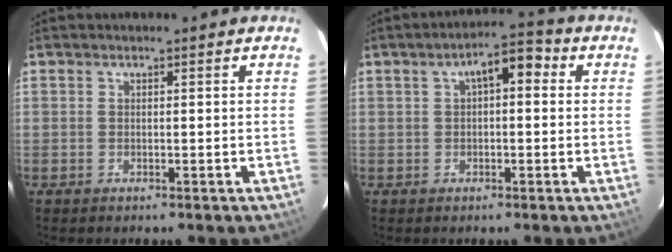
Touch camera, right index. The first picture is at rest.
{"total": 5.8, "force": [1.3, 2.7, 5.0], "torque": [-0.080, 0.026, 0.021]}